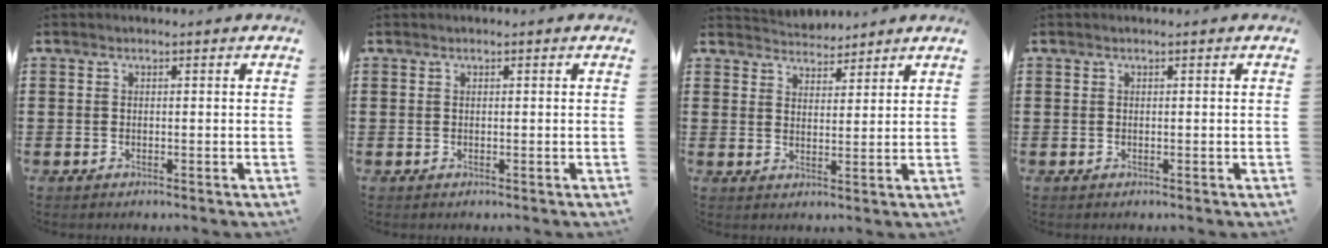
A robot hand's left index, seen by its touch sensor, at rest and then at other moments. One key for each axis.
{"total": 0.0}
{"total": 3.5, "fx": 3.5, "fy": 0.5, "fz": -0.4, "tx": -0.005, "ty": -0.011, "tz": 0.064}
{"total": 0.0}